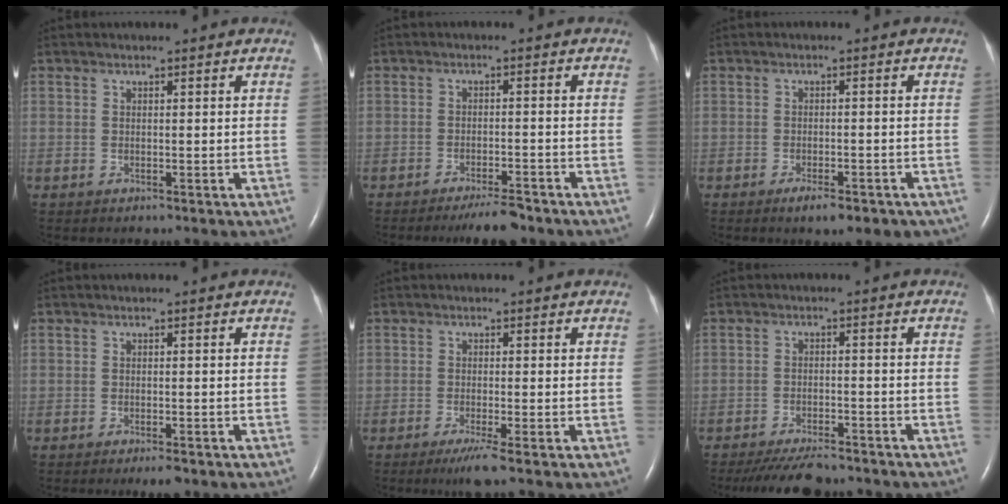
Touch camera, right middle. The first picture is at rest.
{"total": 4.5, "force": [-3.8, 0.6, 2.2], "torque": [-0.036, -0.006, -0.064]}
{"total": 6.2, "force": [-4.4, 1.9, 3.9], "torque": [-0.042, -0.004, -0.054]}
{"total": 2.2, "force": [-1.6, 0.4, 1.5], "torque": [-0.024, -0.004, -0.022]}
{"total": 3.2, "force": [-2.0, -0.5, 2.4], "torque": [-0.049, -0.014, -0.038]}
{"total": 8.2, "force": [-7.4, 1.6, 3.2], "torque": [-0.051, -0.016, -0.115]}